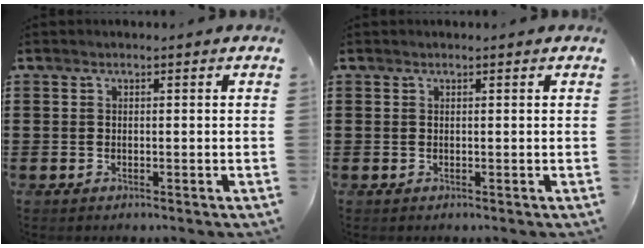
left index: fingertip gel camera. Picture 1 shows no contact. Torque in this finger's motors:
{"motor_torque": [0.32, 0.21, -0.02, -0.01]}